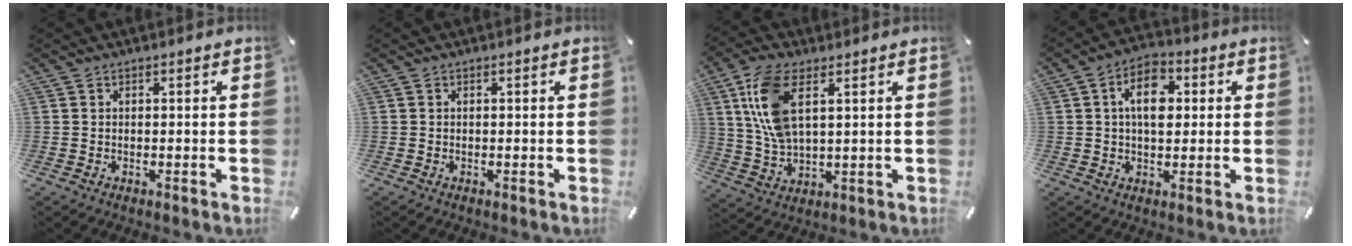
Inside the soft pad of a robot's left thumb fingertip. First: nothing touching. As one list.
[{"total": 0.0}, {"total": 10.8, "force": [4.2, 5.2, 8.5], "torque": [-0.197, -0.002, 0.074]}, {"total": 9.4, "force": [1.5, 6.0, 7.1], "torque": [-0.113, 0.005, 0.022]}]